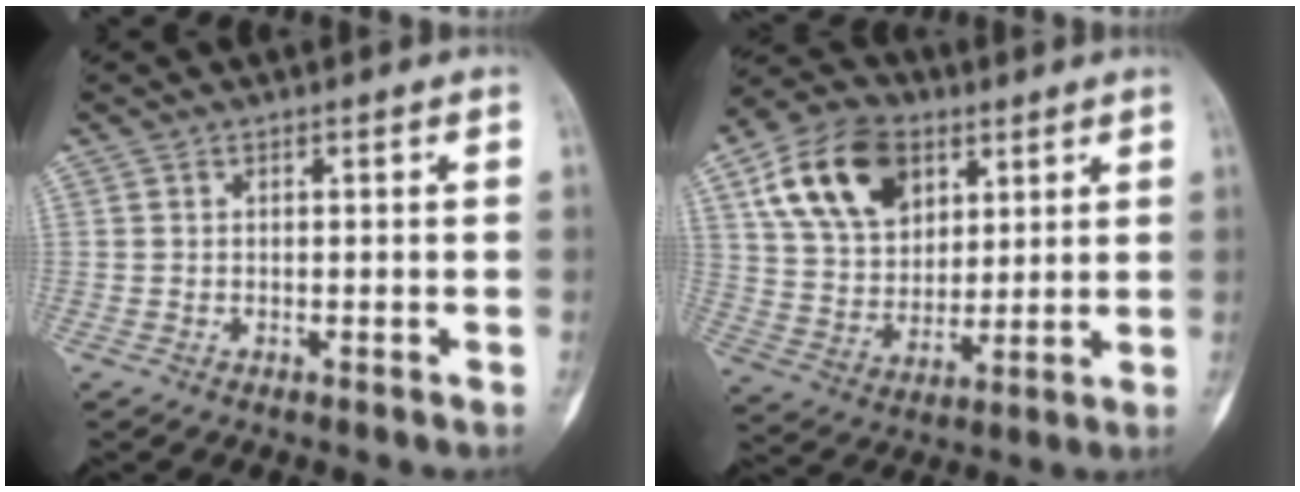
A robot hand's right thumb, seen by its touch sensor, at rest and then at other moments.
{"total": 17.3, "force": [7.6, 11.7, 10.2], "torque": [-0.158, -0.018, 0.140]}